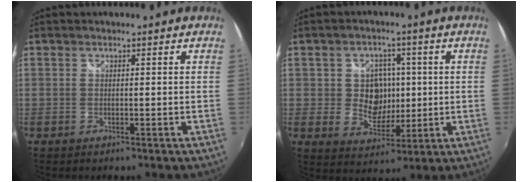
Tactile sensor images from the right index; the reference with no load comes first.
{"total": 7.9, "force": [0.4, 6.8, 4.0], "torque": [-0.079, 0.008, 0.013]}